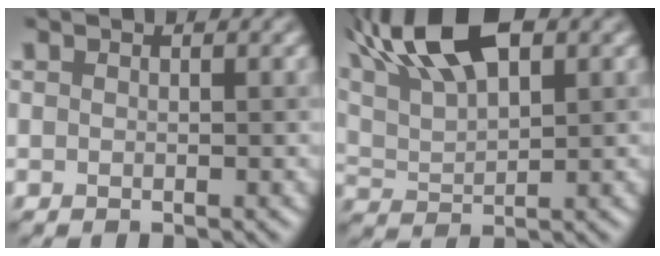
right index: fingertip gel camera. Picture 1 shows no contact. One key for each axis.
{"total": 9.0, "fx": 5.4, "fy": 3.3, "fz": 6.4, "tx": -0.123, "ty": 0.027, "tz": 0.098}